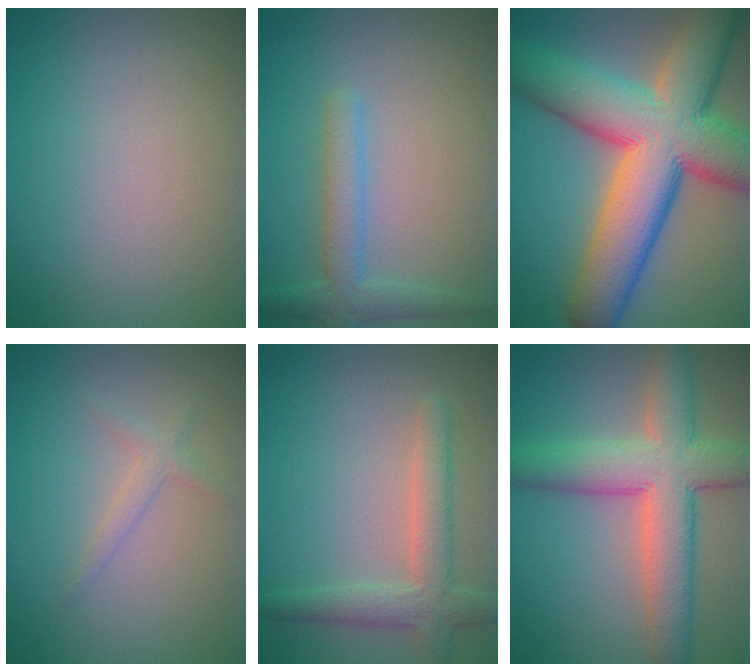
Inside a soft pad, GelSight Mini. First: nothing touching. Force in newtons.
{"total": 3.0, "press": 3.0, "slide": 0.1}
{"total": 15.2, "press": 15.2, "slide": 0.9}
{"total": 1.3, "press": 1.3, "slide": 0.1}
{"total": 3.8, "press": 3.8, "slide": 0.4}
{"total": 8.0, "press": 8.0, "slide": 0.3}